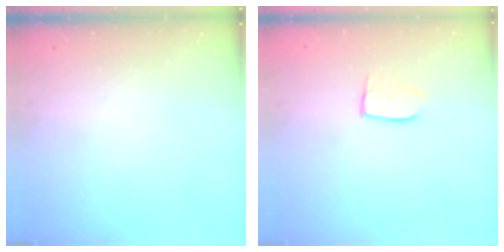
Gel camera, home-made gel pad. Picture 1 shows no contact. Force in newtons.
{"total": 6.7, "press": 6.7, "slide": 0.5}